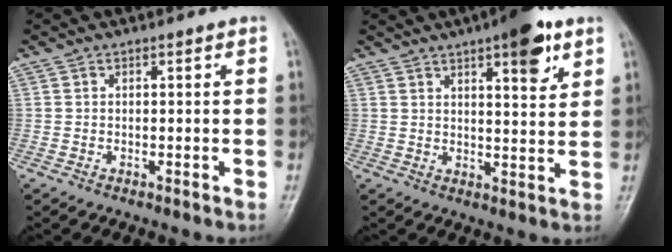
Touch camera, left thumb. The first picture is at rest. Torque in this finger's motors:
{"motor_torque": [1.48, 0.97, 1.17, -0.94, 0.07]}